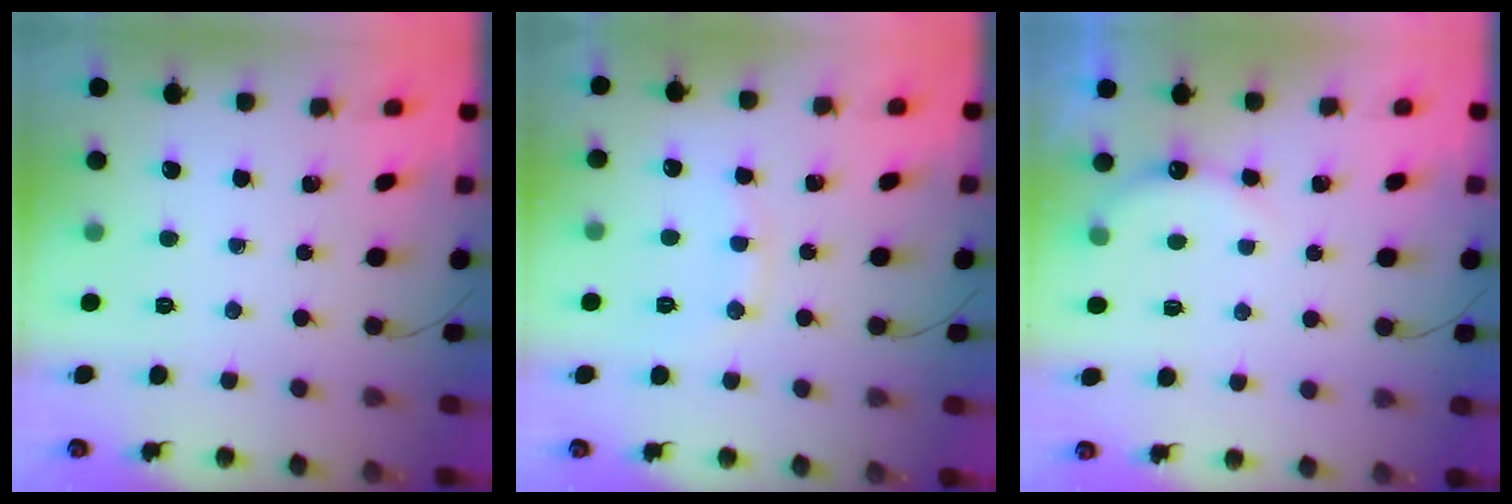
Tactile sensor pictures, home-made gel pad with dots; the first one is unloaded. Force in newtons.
{"total": 8.1, "press": 8.0, "slide": 1.1}
{"total": 4.9, "press": 4.8, "slide": 0.9}